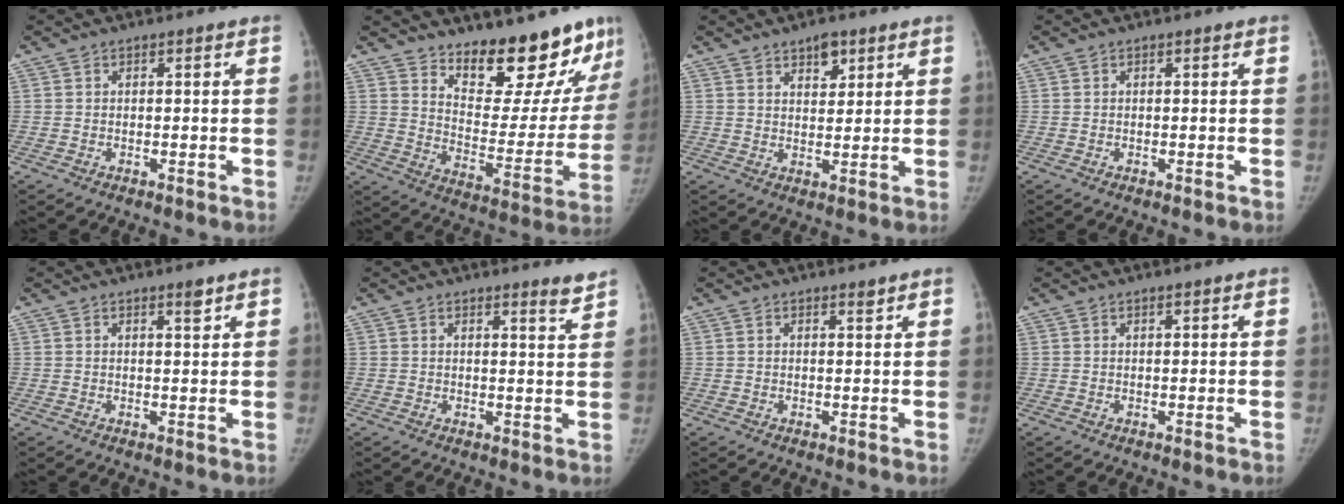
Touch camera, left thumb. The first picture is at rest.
{"total": 19.9, "force": [15.9, 6.7, 10.0], "torque": [-0.089, -0.124, 0.232]}
{"total": 4.5, "force": [3.0, 2.2, 2.5], "torque": [-0.020, -0.019, 0.047]}
{"total": 0.0}
{"total": 1.8, "force": [1.4, 0.3, 1.2], "torque": [-0.016, -0.010, 0.022]}
{"total": 2.8, "force": [2.5, 0.1, 1.4], "torque": [-0.015, -0.025, 0.030]}
{"total": 0.9, "force": [0.8, 0.1, 0.5], "torque": [-0.006, -0.007, 0.014]}
{"total": 0.6, "force": [0.5, 0.0, 0.3], "torque": [-0.007, -0.002, 0.009]}